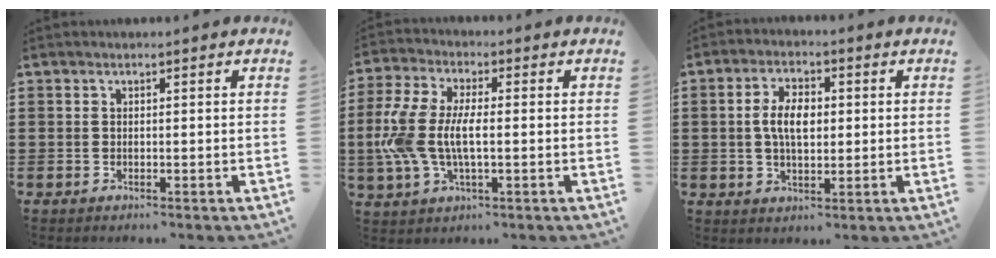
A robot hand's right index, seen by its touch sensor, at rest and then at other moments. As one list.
[{"total": 8.8, "force": [-0.9, 4.2, 7.7], "torque": [-0.198, -0.010, -0.030]}, {"total": 5.7, "force": [0.3, 2.9, 4.8], "torque": [-0.095, 0.005, -0.002]}]